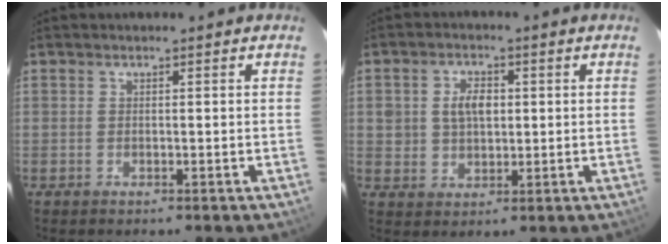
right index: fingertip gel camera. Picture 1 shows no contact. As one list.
[{"total": 5.7, "force": [1.0, 4.2, 3.6], "torque": [-0.066, 0.011, 0.025]}]